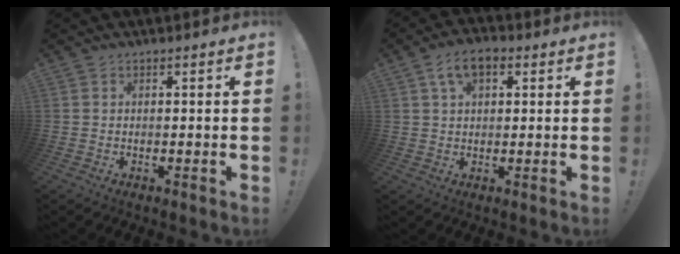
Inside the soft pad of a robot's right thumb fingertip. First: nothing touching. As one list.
[{"total": 7.1, "force": [3.0, 3.9, 5.1], "torque": [-0.080, 0.003, 0.054]}]